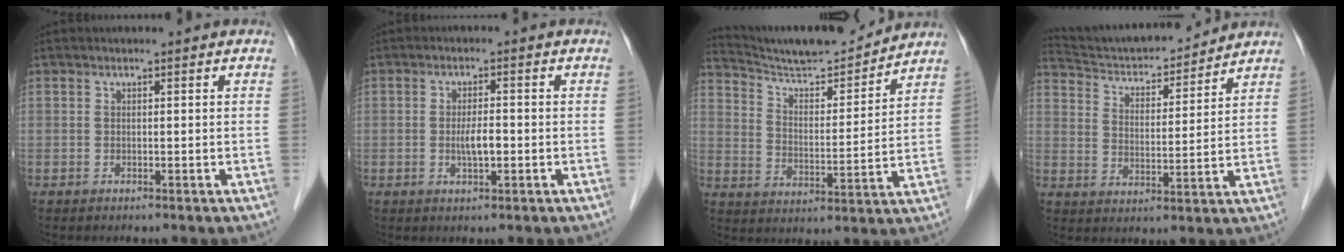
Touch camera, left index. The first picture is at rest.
{"total": 3.2, "force": [-1.5, 0.7, 2.7], "torque": [-0.053, -0.005, -0.024]}
{"total": 14.1, "force": [13.5, 0.7, 4.1], "torque": [-0.074, -0.005, 0.219]}
{"total": 13.9, "force": [13.2, 1.9, 3.9], "torque": [-0.064, 0.004, 0.212]}